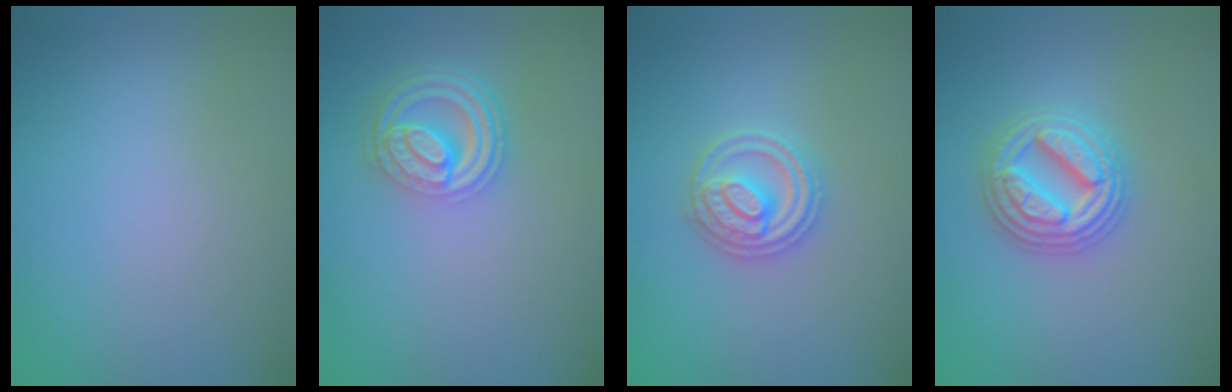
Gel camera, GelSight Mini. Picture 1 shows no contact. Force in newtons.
{"total": 4.7, "press": 3.5, "slide": 3.1}
{"total": 3.7, "press": 3.7, "slide": 0.4}
{"total": 4.9, "press": 4.9, "slide": 0.6}